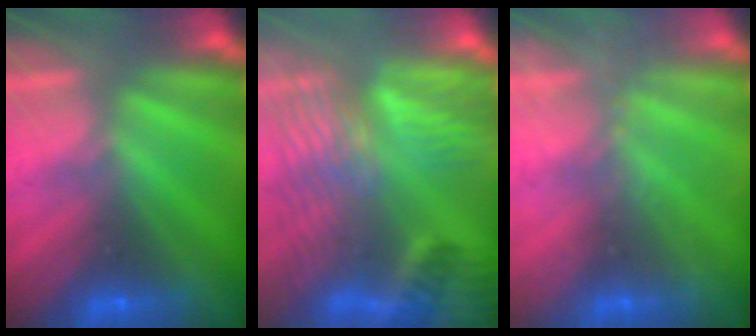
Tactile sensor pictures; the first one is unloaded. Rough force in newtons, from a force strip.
{"total": 8.3}
{"total": 2.0}